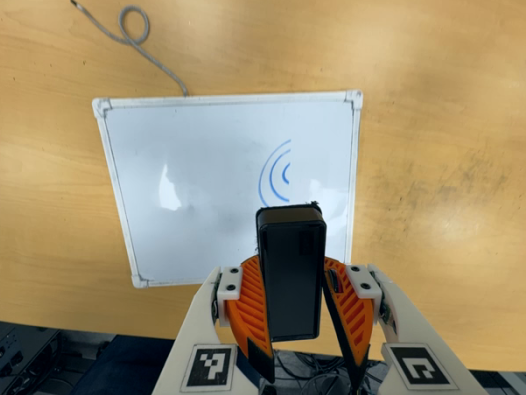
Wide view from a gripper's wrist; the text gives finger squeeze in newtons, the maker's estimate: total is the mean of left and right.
{"total": 8.2, "left": 9.1, "right": 7.2}